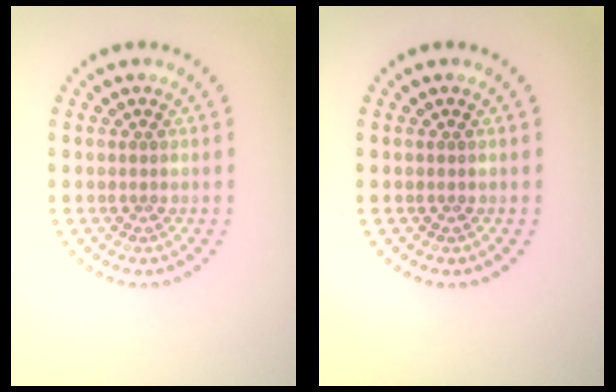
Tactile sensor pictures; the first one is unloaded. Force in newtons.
{"total": 0.0}